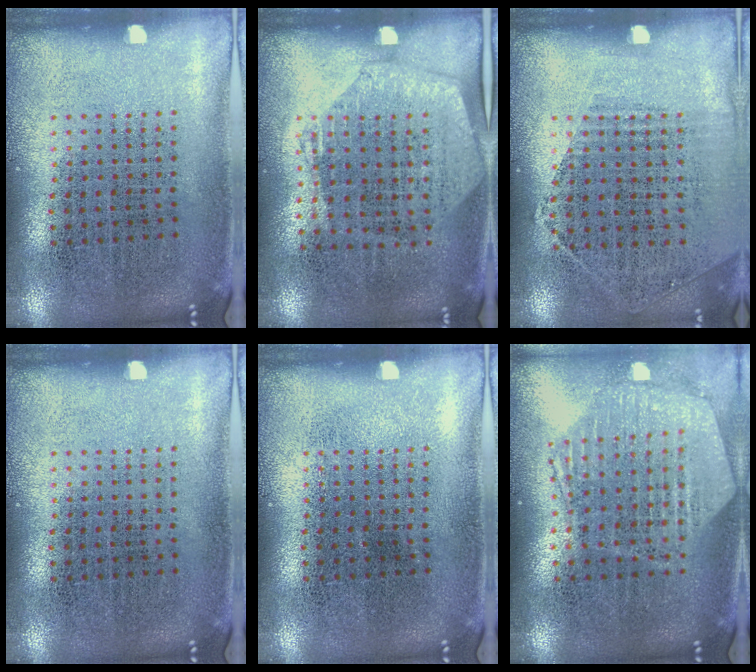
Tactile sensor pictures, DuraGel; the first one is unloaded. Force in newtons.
{"total": 1.5, "press": 1.3, "slide": 0.7}
{"total": 1.2, "press": 1.0, "slide": 0.7}
{"total": 0.0}
{"total": 0.0}
{"total": 1.2, "press": 1.1, "slide": 0.2}